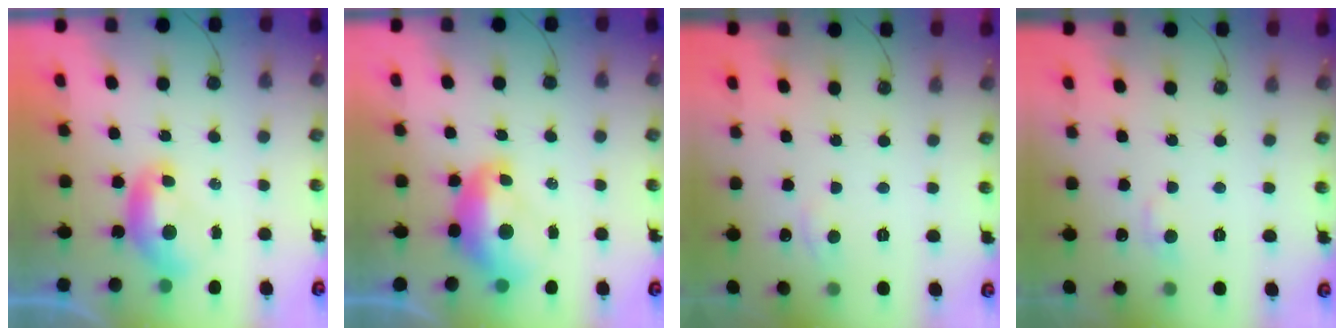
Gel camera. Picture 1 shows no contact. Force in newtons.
{"total": 2.6, "press": 2.5, "slide": 0.7}
{"total": 2.2, "press": 2.2, "slide": 0.5}
{"total": 1.1, "press": 0.9, "slide": 0.7}